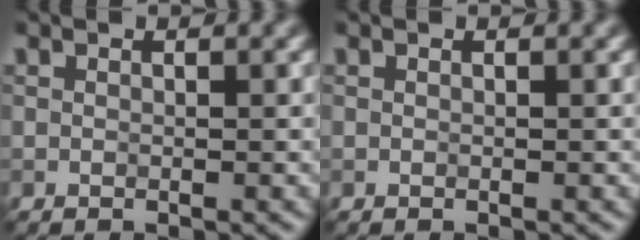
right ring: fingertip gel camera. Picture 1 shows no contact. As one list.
[{"total": 0.0}]